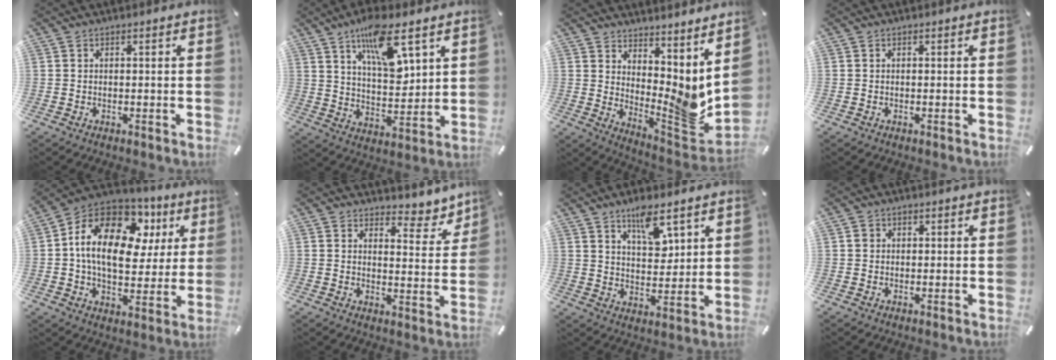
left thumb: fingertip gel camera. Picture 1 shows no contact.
{"total": 13.4, "force": [8.1, 5.1, 9.3], "torque": [-0.150, -0.035, 0.139]}
{"total": 6.9, "force": [2.0, 3.9, 5.3], "torque": [-0.040, -0.073, 0.045]}
{"total": 0.0}
{"total": 19.1, "force": [5.4, 12.6, 13.4], "torque": [-0.256, -0.014, 0.089]}
{"total": 6.8, "force": [5.5, 3.7, 1.8], "torque": [-0.003, -0.053, 0.093]}
{"total": 9.3, "force": [6.1, 4.3, 5.5], "torque": [-0.069, -0.035, 0.100]}
{"total": 1.4, "force": [0.1, 1.3, 0.5], "torque": [-0.003, 0.004, -0.001]}